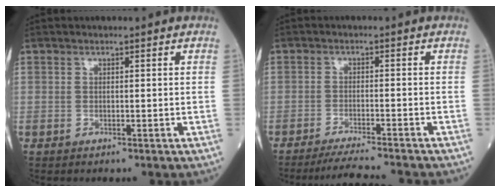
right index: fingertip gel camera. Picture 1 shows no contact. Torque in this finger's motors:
{"motor_torque": [-0.01, -0.21, 0.19, 0.05]}